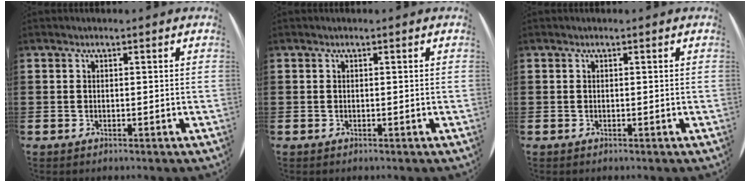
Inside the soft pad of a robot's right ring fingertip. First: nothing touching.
{"total": 0.0}
{"total": 0.0}